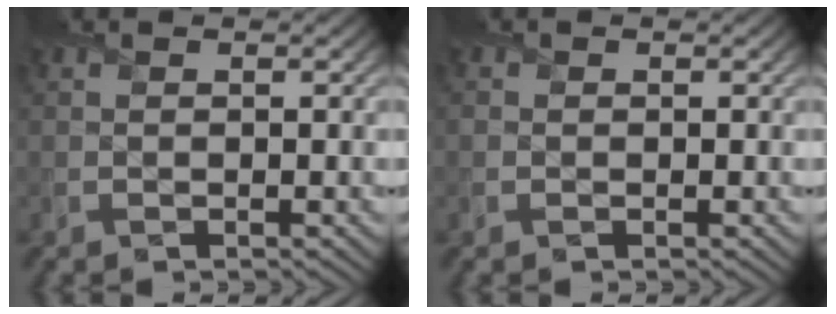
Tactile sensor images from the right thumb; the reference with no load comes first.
{"total": 0.8, "force": [-0.1, 0.8, 0.1], "torque": [0.001, -0.006, -0.005]}